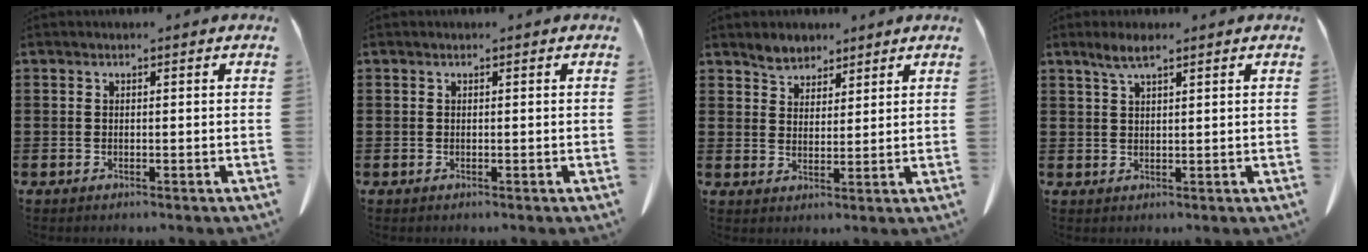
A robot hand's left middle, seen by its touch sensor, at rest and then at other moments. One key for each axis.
{"total": 0.0}
{"total": 3.7, "fx": 3.2, "fy": 1.9, "fz": 0.5, "tx": -0.021, "ty": 0.000, "tz": 0.063}
{"total": 3.1, "fx": 2.2, "fy": 0.4, "fz": 2.2, "tx": -0.048, "ty": 0.000, "tz": 0.039}